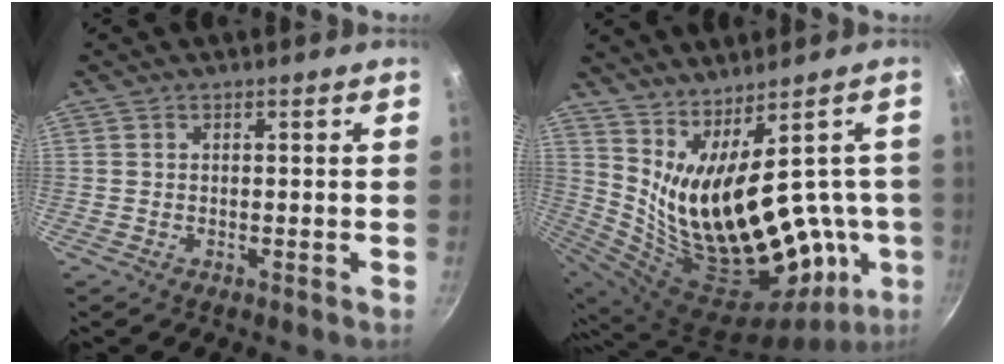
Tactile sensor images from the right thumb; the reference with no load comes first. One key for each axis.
{"total": 26.5, "fx": 1.3, "fy": 12.6, "fz": 23.3, "tx": -0.356, "ty": -0.061, "tz": 0.066}